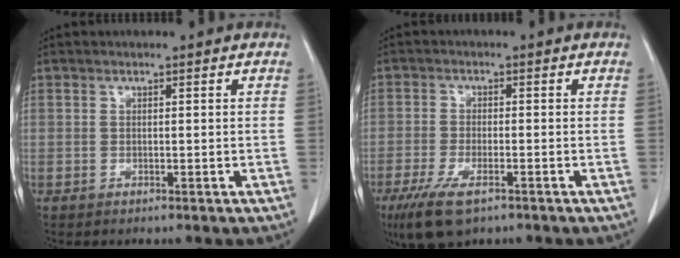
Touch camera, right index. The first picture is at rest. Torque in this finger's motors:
{"motor_torque": [0.74, -0.38, 0.22, 0.11]}